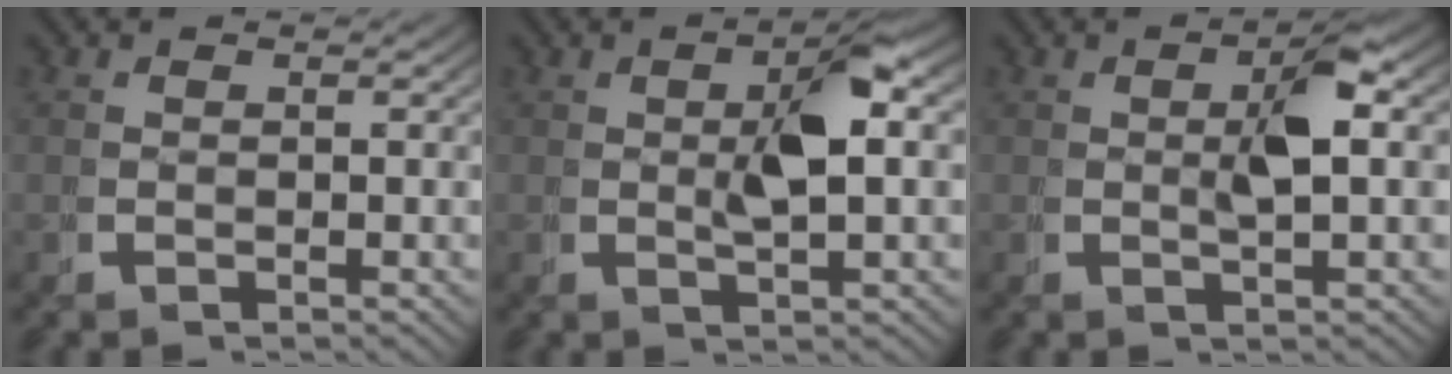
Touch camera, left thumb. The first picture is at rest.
{"total": 4.8, "force": [0.9, 1.4, 4.5], "torque": [-0.076, 0.008, 0.014]}
{"total": 3.7, "force": [0.8, 1.1, 3.5], "torque": [-0.061, 0.008, 0.009]}